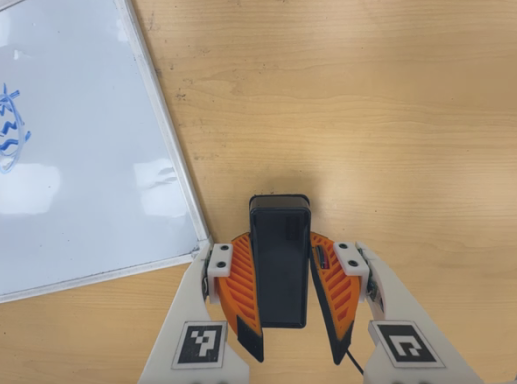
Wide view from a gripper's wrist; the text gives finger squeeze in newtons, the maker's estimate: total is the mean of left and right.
{"total": 9.6, "left": 7.3, "right": 11.9}